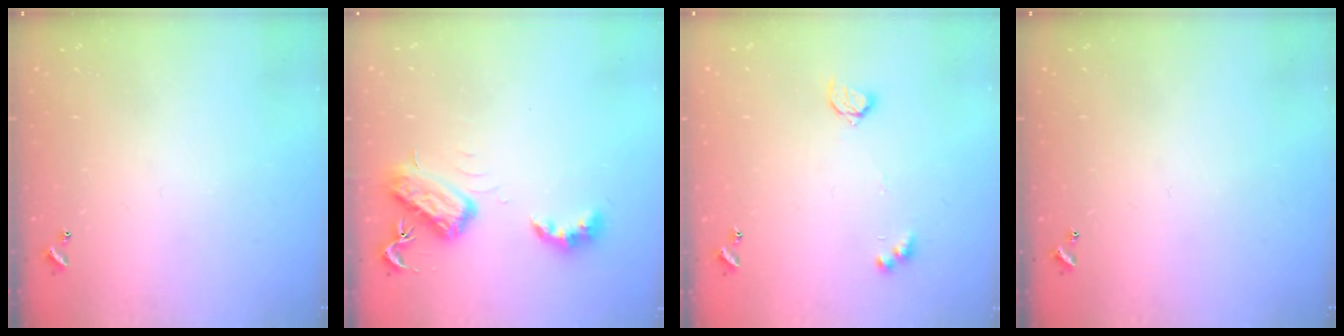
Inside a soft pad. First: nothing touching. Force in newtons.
{"total": 5.9, "press": 5.9, "slide": 0.7}
{"total": 4.2, "press": 4.2, "slide": 0.4}
{"total": 0.0}